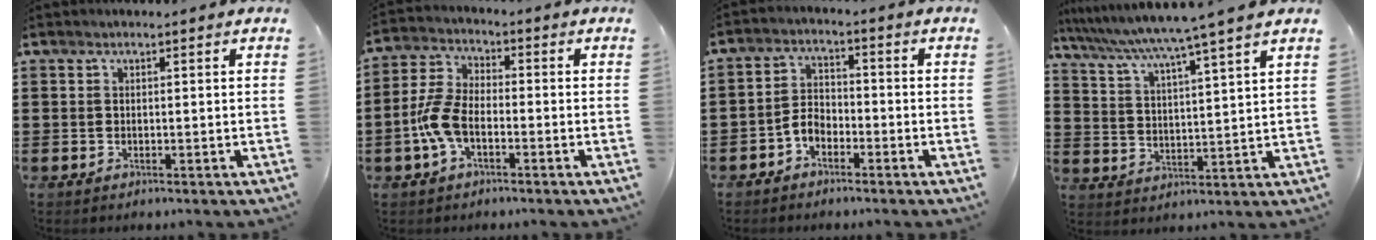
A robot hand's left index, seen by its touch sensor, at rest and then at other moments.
{"total": 6.7, "force": [-2.3, 3.5, 5.3], "torque": [-0.137, -0.002, -0.051]}
{"total": 3.5, "force": [-2.3, 1.9, 1.9], "torque": [-0.051, 0.004, -0.050]}
{"total": 5.8, "force": [4.9, -1.8, 2.6], "torque": [-0.072, -0.042, 0.075]}